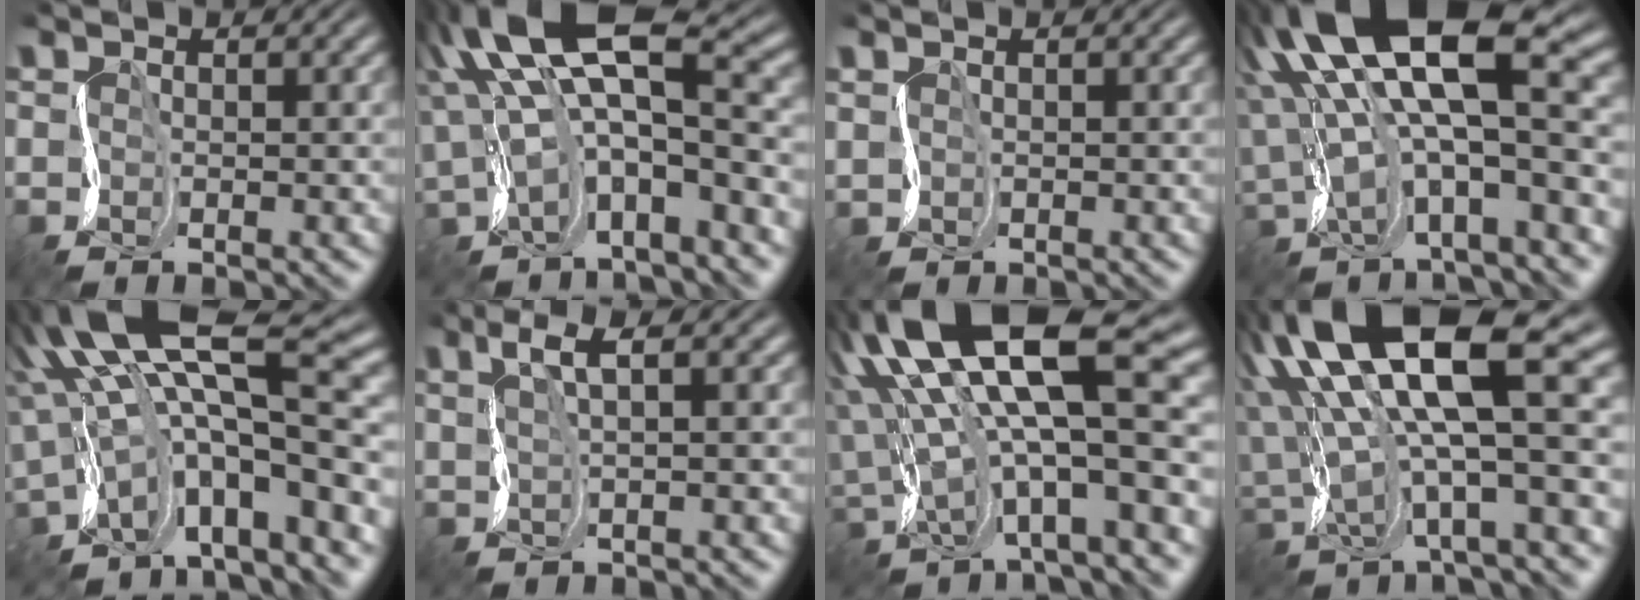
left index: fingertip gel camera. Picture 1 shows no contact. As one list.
[{"total": 9.6, "force": [2.5, 3.8, 8.4], "torque": [-0.155, 0.005, 0.050]}, {"total": 1.2, "force": [0.9, 0.3, -0.8], "torque": [0.022, 0.004, 0.019]}, {"total": 14.4, "force": [3.9, 5.0, 13.0], "torque": [-0.232, 0.013, 0.082]}, {"total": 11.7, "force": [2.1, 3.7, 10.9], "torque": [-0.183, 0.014, 0.051]}, {"total": 2.2, "force": [1.9, 0.1, 1.1], "torque": [-0.029, 0.010, 0.041]}, {"total": 14.8, "force": [3.6, 4.5, 13.6], "torque": [-0.254, 0.012, 0.079]}, {"total": 15.4, "force": [5.3, 4.6, 13.8], "torque": [-0.277, 0.011, 0.109]}]